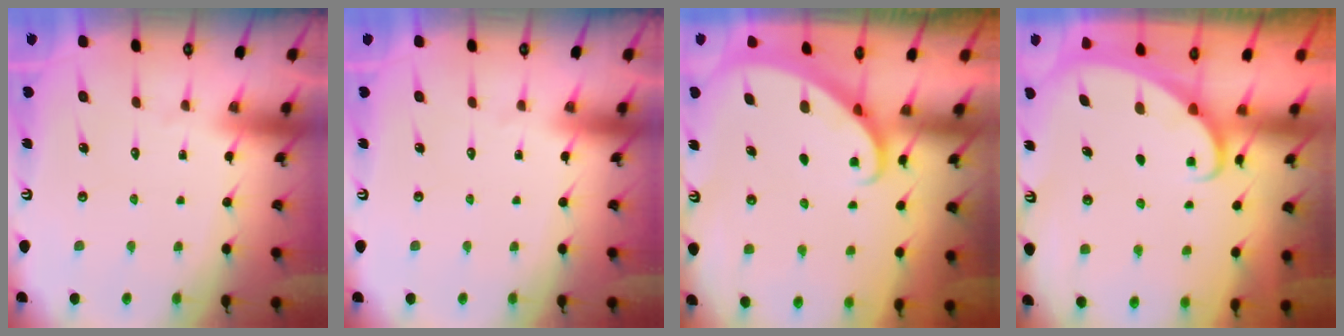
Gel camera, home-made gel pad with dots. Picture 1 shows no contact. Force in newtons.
{"total": 0.0}
{"total": 1.3, "press": 1.3, "slide": 0.1}
{"total": 1.8, "press": 1.8, "slide": 0.1}